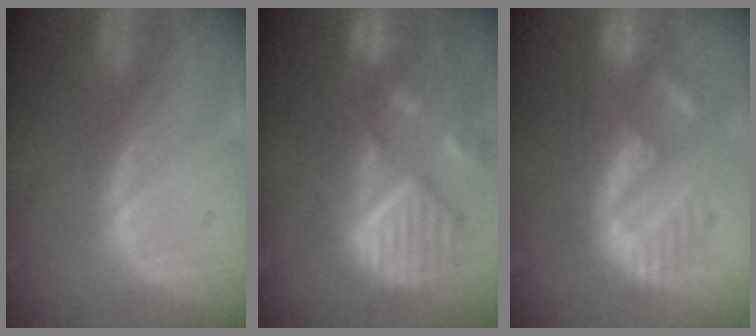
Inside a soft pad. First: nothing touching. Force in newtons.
{"total": 12.1, "press": 10.5, "slide": 6.1}
{"total": 8.7, "press": 8.5, "slide": 1.6}